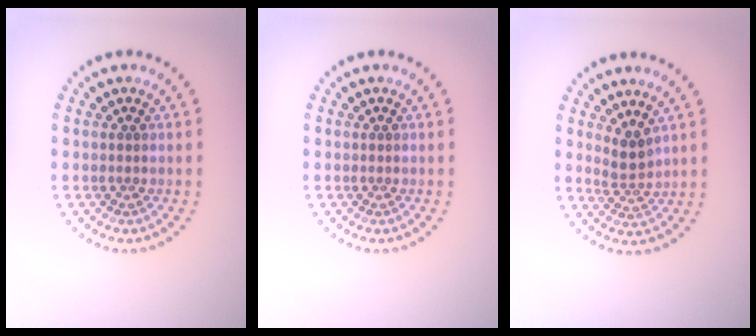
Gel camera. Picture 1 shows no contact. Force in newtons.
{"total": 0.0}
{"total": 2.1, "press": 1.4, "slide": 1.5}